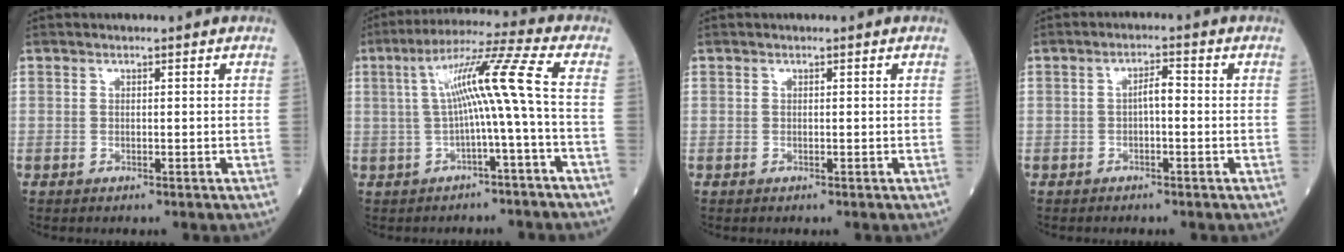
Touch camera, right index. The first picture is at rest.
{"total": 9.4, "force": [-0.4, -1.8, 9.3], "torque": [-0.163, 0.029, -0.002]}
{"total": 0.0}
{"total": 2.4, "force": [-0.2, 0.6, 2.3], "torque": [-0.036, 0.006, -0.006]}